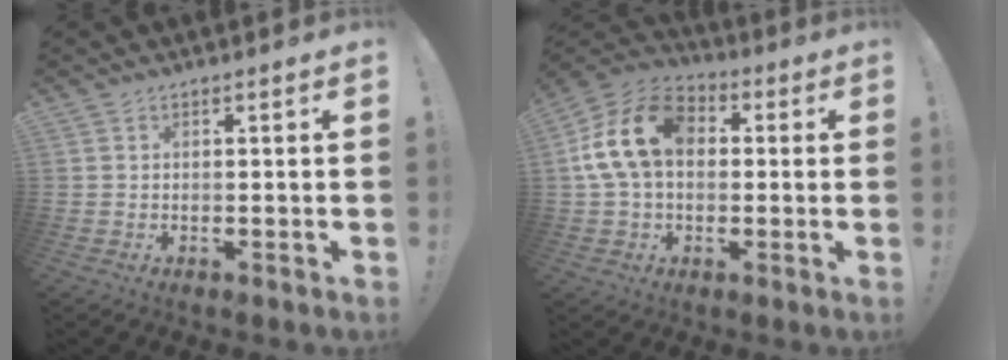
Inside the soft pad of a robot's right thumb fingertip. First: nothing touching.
{"total": 17.5, "force": [3.5, 12.1, 12.2], "torque": [-0.221, 0.016, 0.067]}